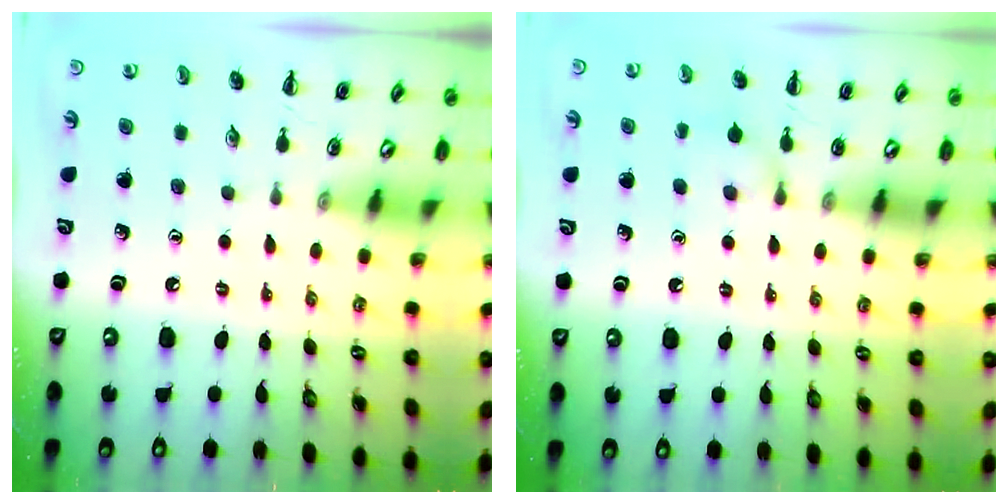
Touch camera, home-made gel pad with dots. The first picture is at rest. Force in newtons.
{"total": 6.0, "press": 5.8, "slide": 1.6}